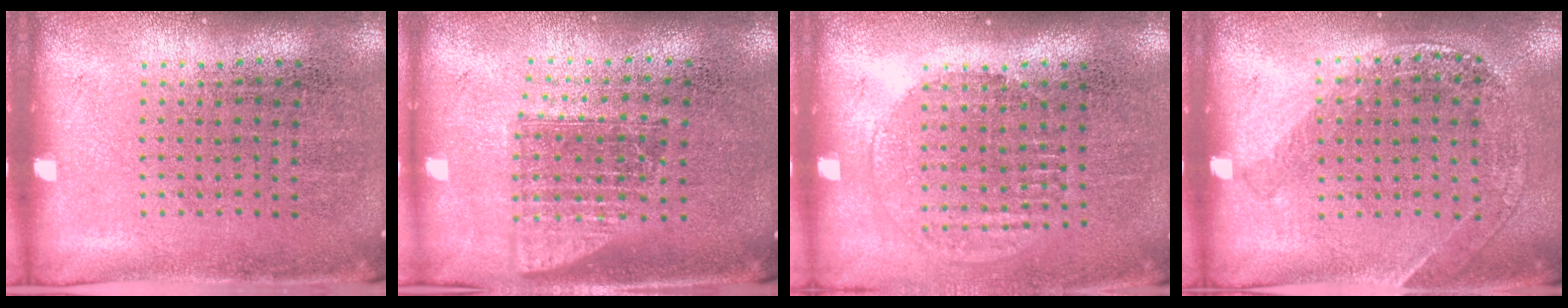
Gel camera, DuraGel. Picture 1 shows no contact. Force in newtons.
{"total": 1.6, "press": 1.2, "slide": 0.9}
{"total": 1.3, "press": 1.1, "slide": 0.5}
{"total": 1.2, "press": 1.2, "slide": 0.1}